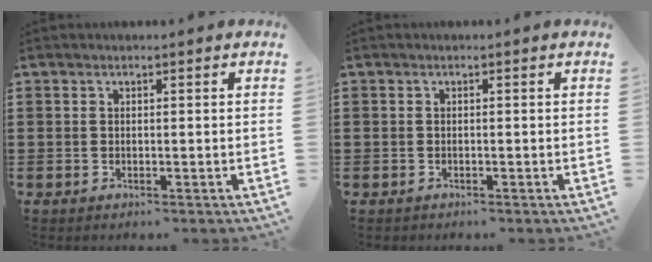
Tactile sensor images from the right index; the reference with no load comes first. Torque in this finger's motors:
{"motor_torque": [-1.54, 0.39, -1.05, -0.22]}